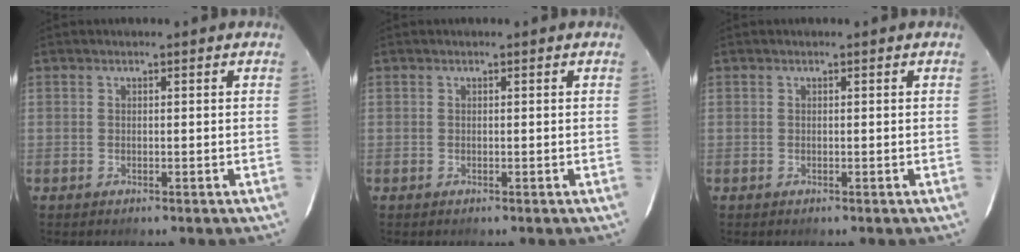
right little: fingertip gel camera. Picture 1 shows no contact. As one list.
[{"total": 0.0}, {"total": 0.0}]